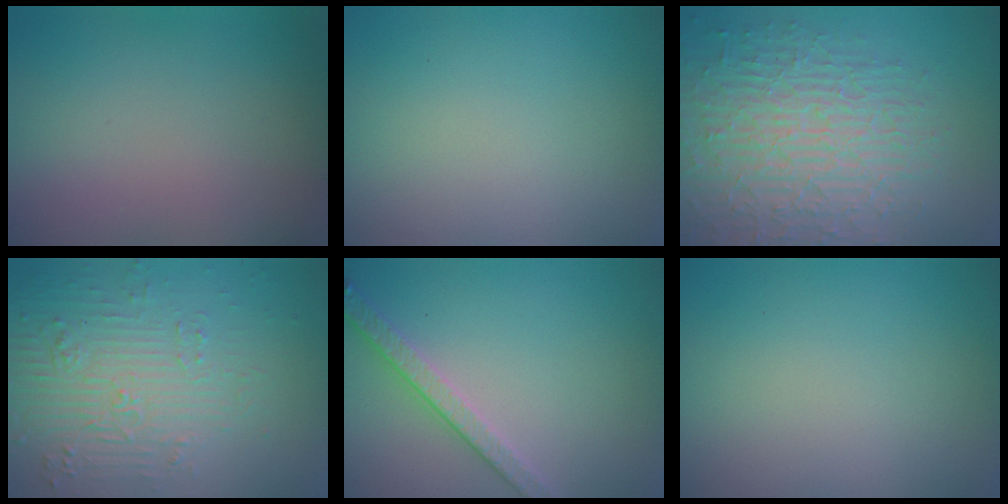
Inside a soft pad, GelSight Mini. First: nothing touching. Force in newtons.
{"total": 0.0}
{"total": 8.6, "press": 6.1, "slide": 6.1}
{"total": 5.4, "press": 3.5, "slide": 4.1}
{"total": 2.8, "press": 2.6, "slide": 1.1}
{"total": 0.0}